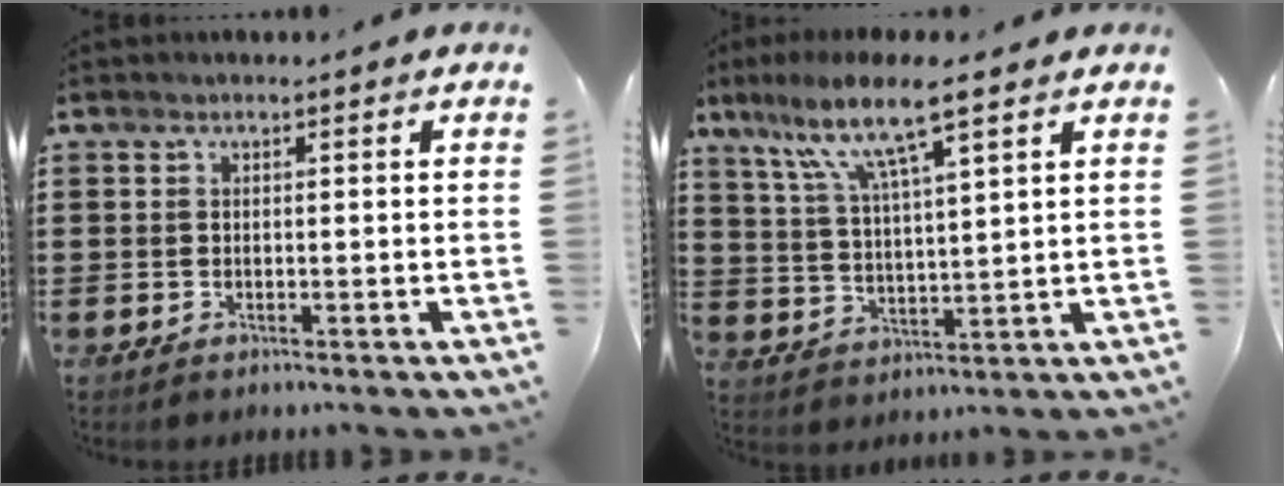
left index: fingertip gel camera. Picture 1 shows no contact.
{"total": 10.1, "force": [6.7, 1.3, 7.4], "torque": [-0.161, -0.017, 0.116]}